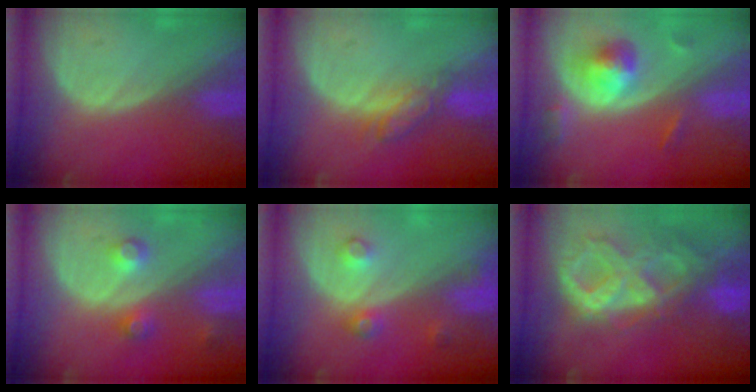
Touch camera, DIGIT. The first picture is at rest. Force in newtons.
{"total": 4.7, "press": 4.2, "slide": 2.1}
{"total": 5.5, "press": 5.3, "slide": 1.7}
{"total": 3.7, "press": 3.5, "slide": 1.2}
{"total": 3.5, "press": 3.2, "slide": 1.4}
{"total": 10.6, "press": 8.9, "slide": 5.7}